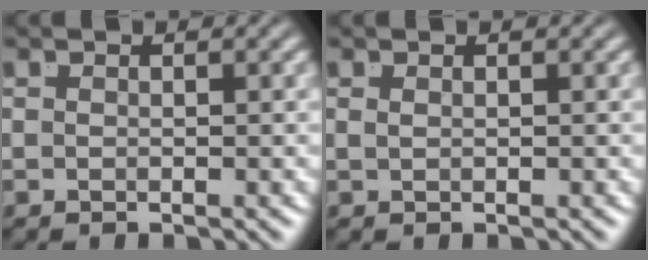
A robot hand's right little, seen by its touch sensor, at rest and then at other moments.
{"total": 1.0, "force": [0.2, -0.9, 0.1], "torque": [0.006, -0.005, 0.010]}